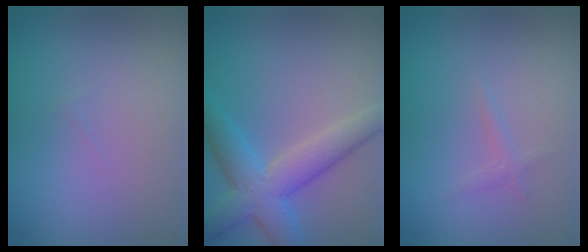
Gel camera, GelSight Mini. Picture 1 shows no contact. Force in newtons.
{"total": 5.3, "press": 5.3, "slide": 0.2}
{"total": 0.7, "press": 0.7, "slide": 0.0}